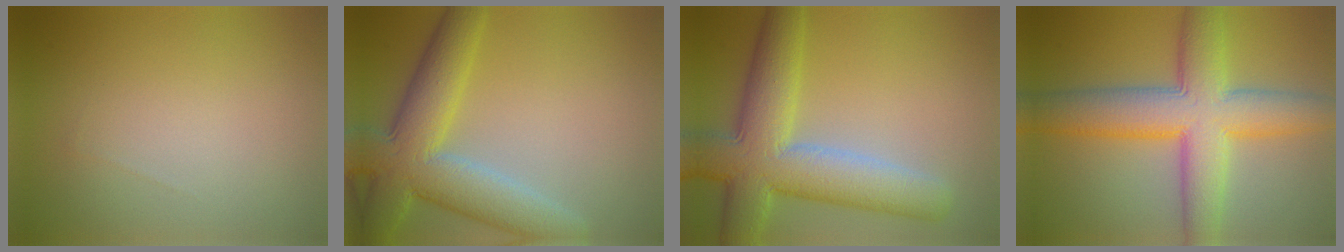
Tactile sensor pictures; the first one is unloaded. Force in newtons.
{"total": 9.0, "press": 9.0, "slide": 0.3}
{"total": 10.1, "press": 10.1, "slide": 0.8}
{"total": 9.7, "press": 9.7, "slide": 0.1}